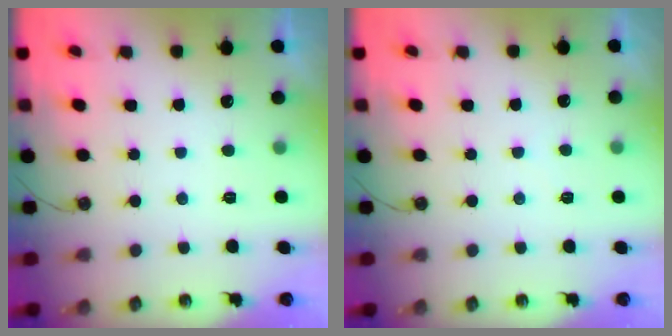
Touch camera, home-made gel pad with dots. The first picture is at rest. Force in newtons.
{"total": 1.7, "press": 1.6, "slide": 0.4}